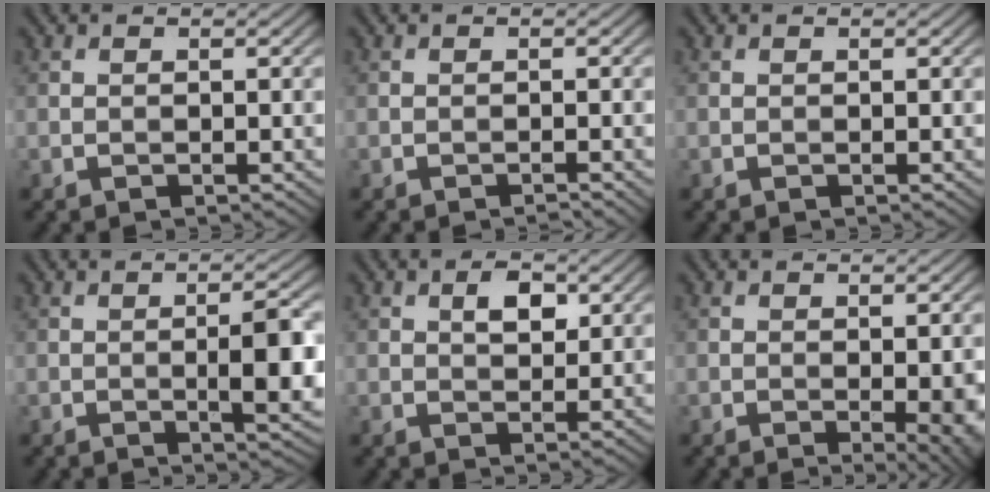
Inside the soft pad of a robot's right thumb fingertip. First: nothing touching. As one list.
[{"total": 0.8, "force": [-0.6, -0.1, 0.5], "torque": [-0.008, 0.002, -0.015]}, {"total": 0.0}, {"total": 5.5, "force": [-0.5, 1.3, 5.3], "torque": [-0.086, 0.000, -0.006]}, {"total": 3.0, "force": [1.1, 1.6, 2.3], "torque": [-0.037, 0.001, 0.019]}, {"total": 3.4, "force": [-0.6, 0.6, 3.3], "torque": [-0.048, -0.007, -0.005]}]